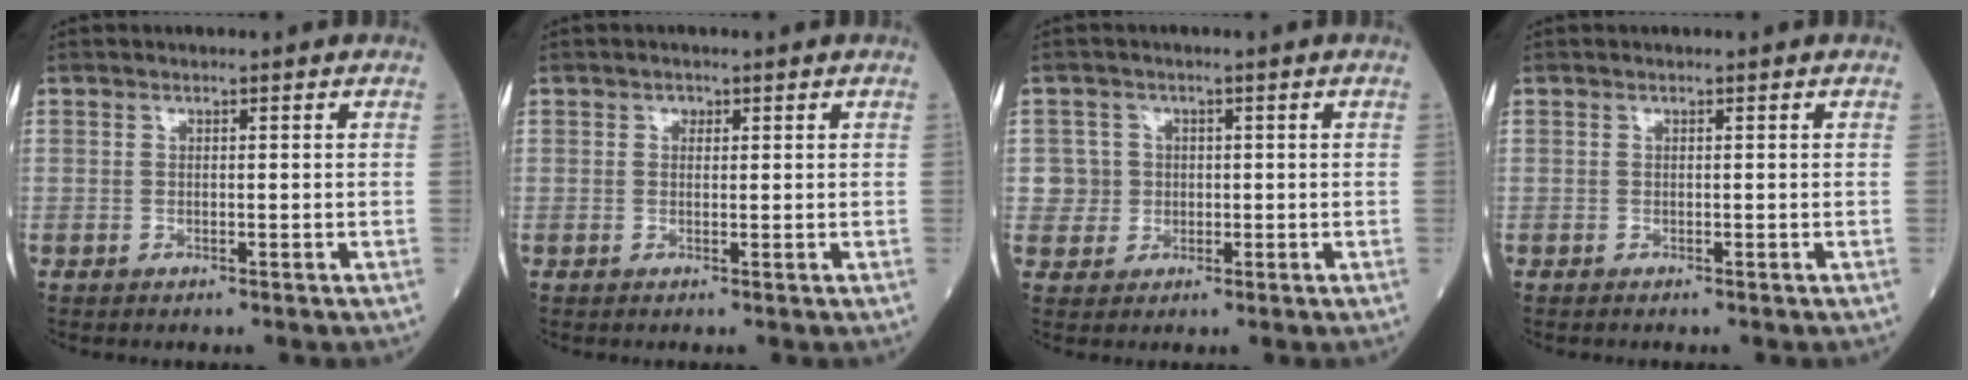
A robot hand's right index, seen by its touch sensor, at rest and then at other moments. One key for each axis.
{"total": 0.8, "fx": 0.4, "fy": 0.7, "fz": 0.2, "tx": 0.001, "ty": 0.005, "tz": 0.008}
{"total": 3.3, "fx": 0.2, "fy": 3.3, "fz": -0.3, "tx": 0.020, "ty": 0.009, "tz": 0.005}
{"total": 0.0}